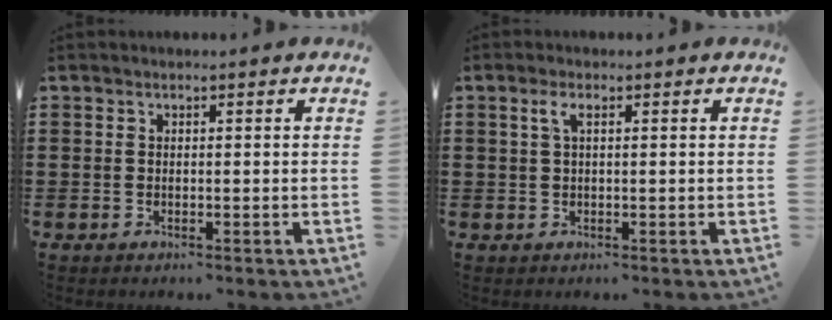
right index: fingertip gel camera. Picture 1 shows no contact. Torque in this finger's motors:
{"motor_torque": [0.30, -0.24, 0.09, 0.06]}